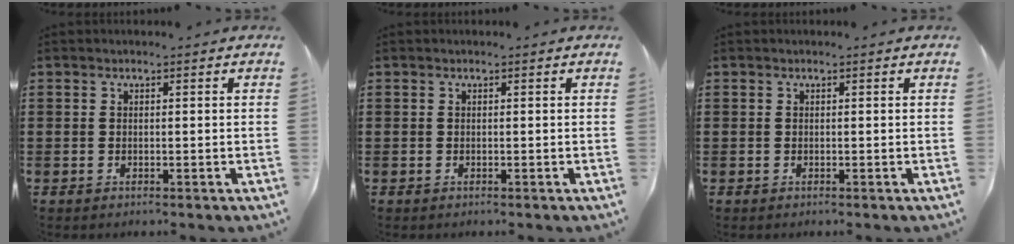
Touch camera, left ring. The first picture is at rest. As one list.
[{"total": 0.0}, {"total": 0.0}]